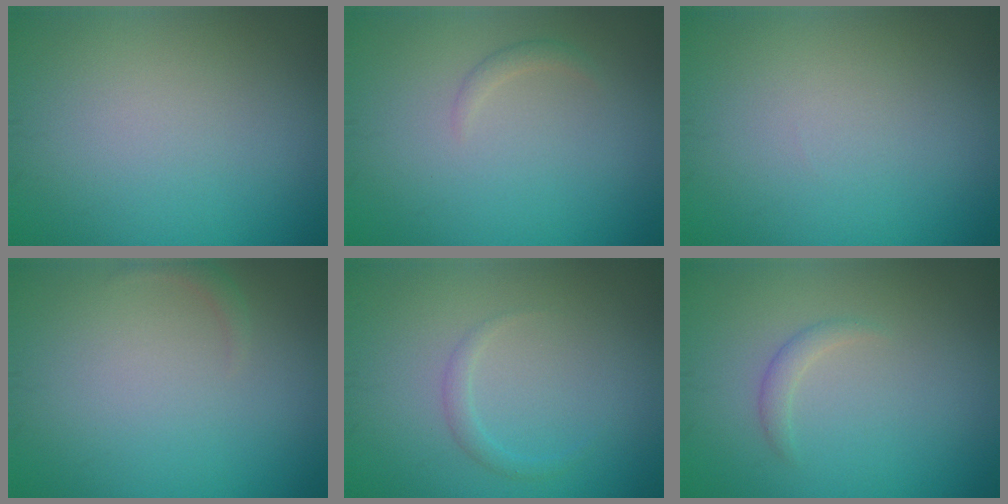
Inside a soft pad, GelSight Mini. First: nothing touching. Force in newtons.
{"total": 0.8, "press": 0.8, "slide": 0.1}
{"total": 0.0}
{"total": 0.8, "press": 0.8, "slide": 0.1}
{"total": 1.0, "press": 1.0, "slide": 0.1}
{"total": 1.1, "press": 1.1, "slide": 0.0}